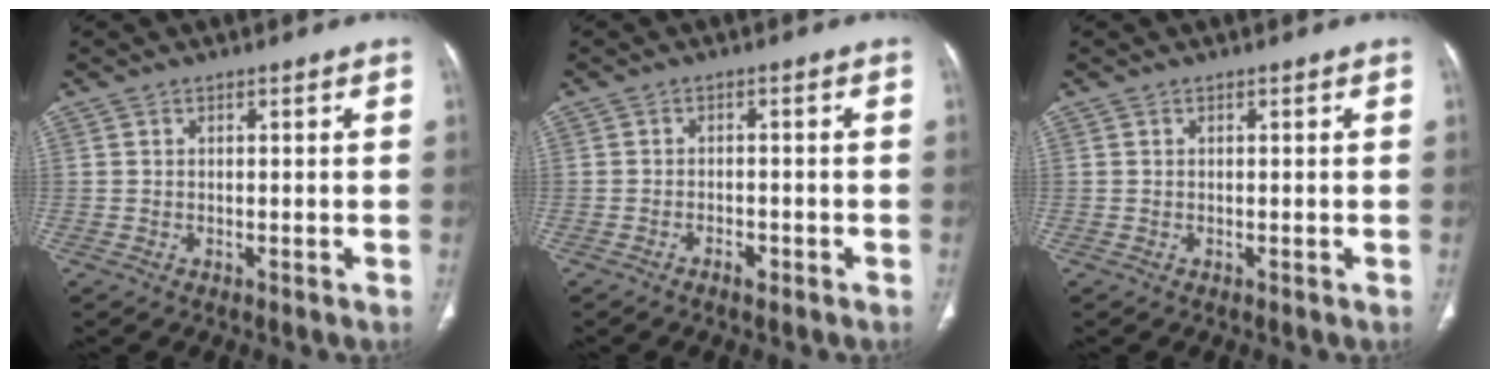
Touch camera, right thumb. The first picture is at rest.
{"total": 1.9, "force": [-1.4, 0.8, 1.1], "torque": [-0.022, 0.009, -0.023]}
{"total": 0.0}